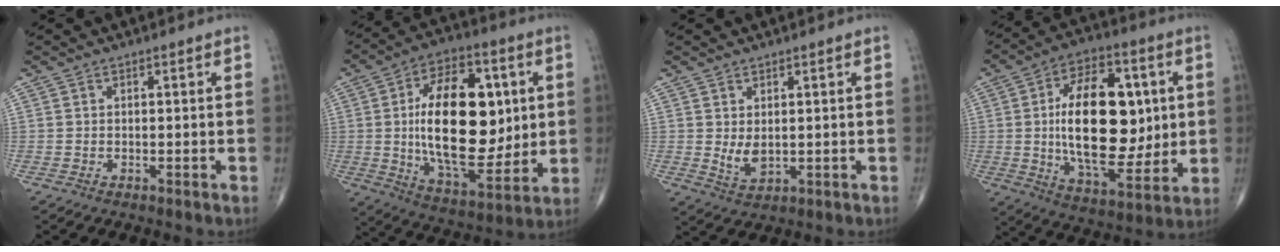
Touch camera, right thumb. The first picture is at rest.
{"total": 25.6, "force": [2.4, 13.4, 21.6], "torque": [-0.318, -0.017, 0.042]}
{"total": 3.6, "force": [0.5, 2.0, 2.9], "torque": [-0.048, -0.012, 0.019]}
{"total": 24.1, "force": [1.8, 12.7, 20.4], "torque": [-0.295, -0.013, 0.033]}